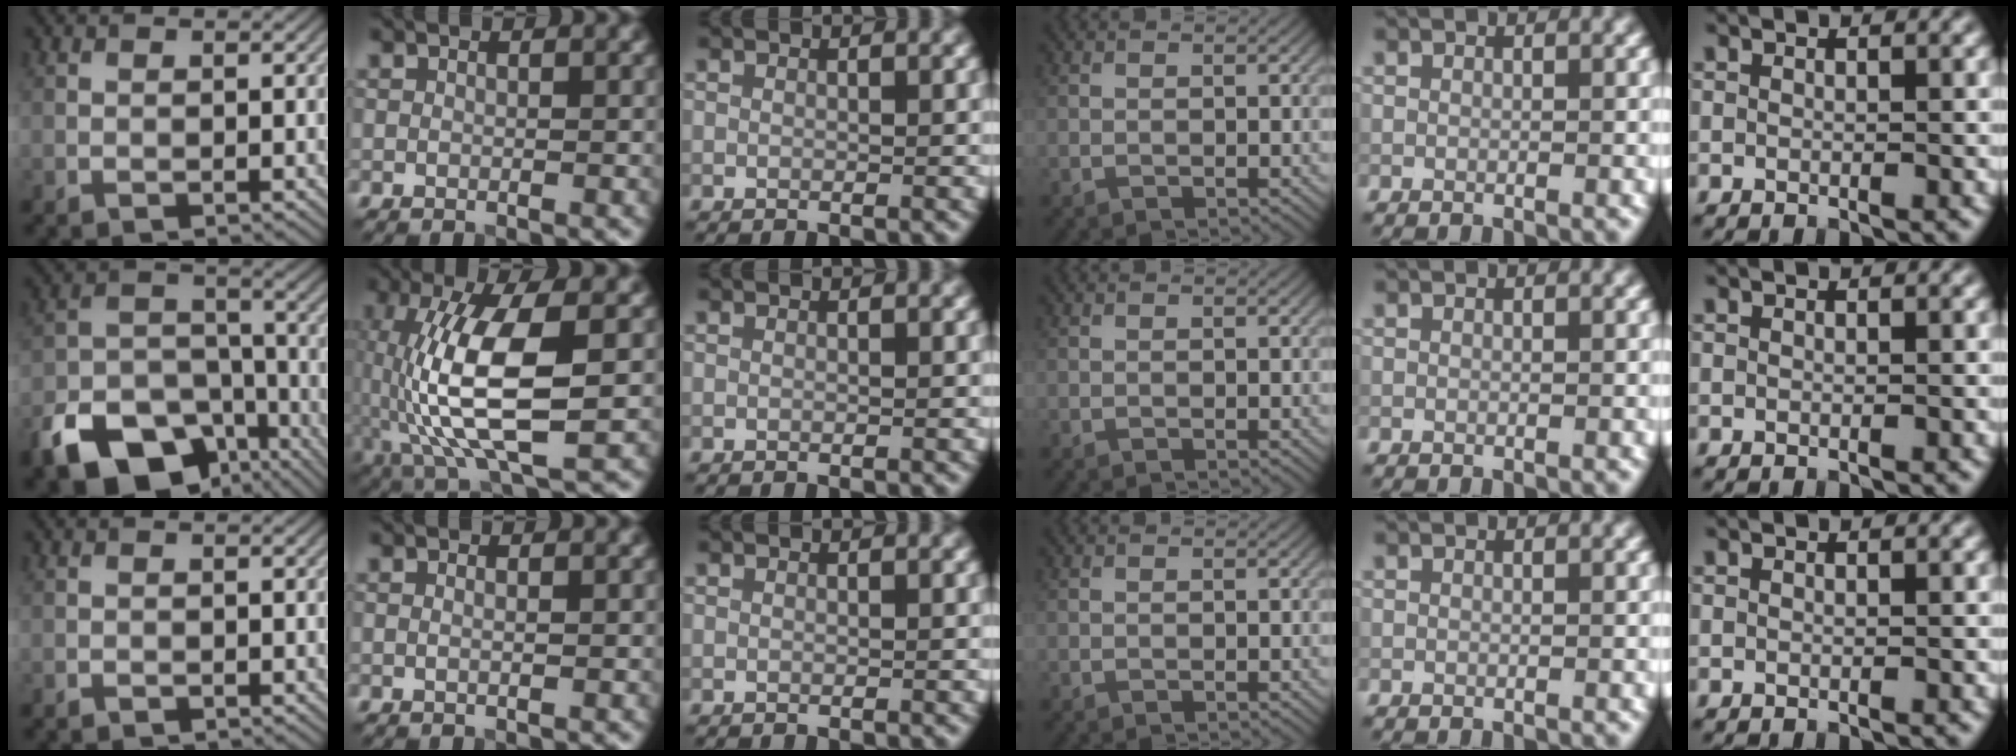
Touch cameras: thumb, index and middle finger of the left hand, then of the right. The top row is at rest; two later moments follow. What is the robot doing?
{"motion": "lift_and_place", "object": "coin"}